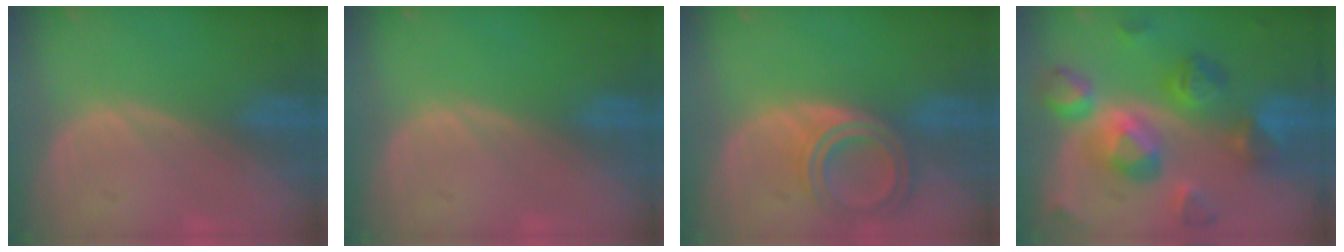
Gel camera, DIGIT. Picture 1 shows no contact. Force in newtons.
{"total": 0.0}
{"total": 6.6, "press": 5.9, "slide": 2.9}
{"total": 11.4, "press": 11.3, "slide": 1.1}